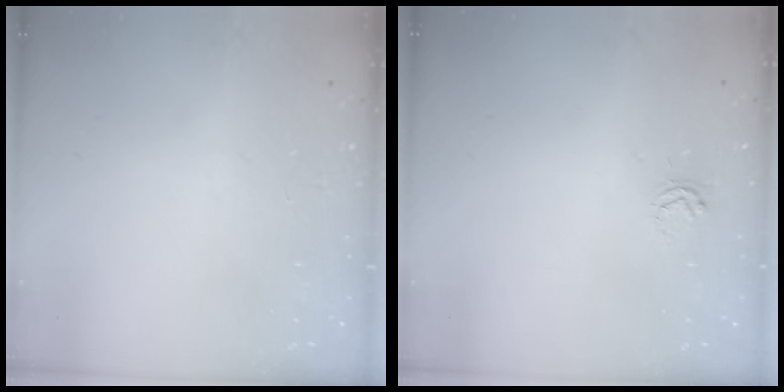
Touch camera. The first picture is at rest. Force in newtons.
{"total": 4.4, "press": 4.3, "slide": 0.4}